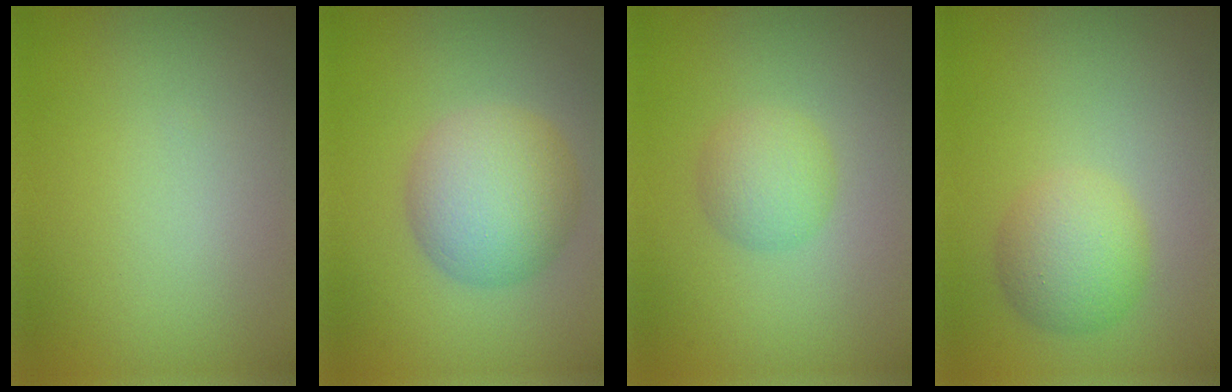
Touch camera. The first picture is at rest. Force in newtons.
{"total": 5.8, "press": 5.8, "slide": 0.2}
{"total": 2.4, "press": 2.4, "slide": 0.1}
{"total": 3.5, "press": 3.4, "slide": 0.2}